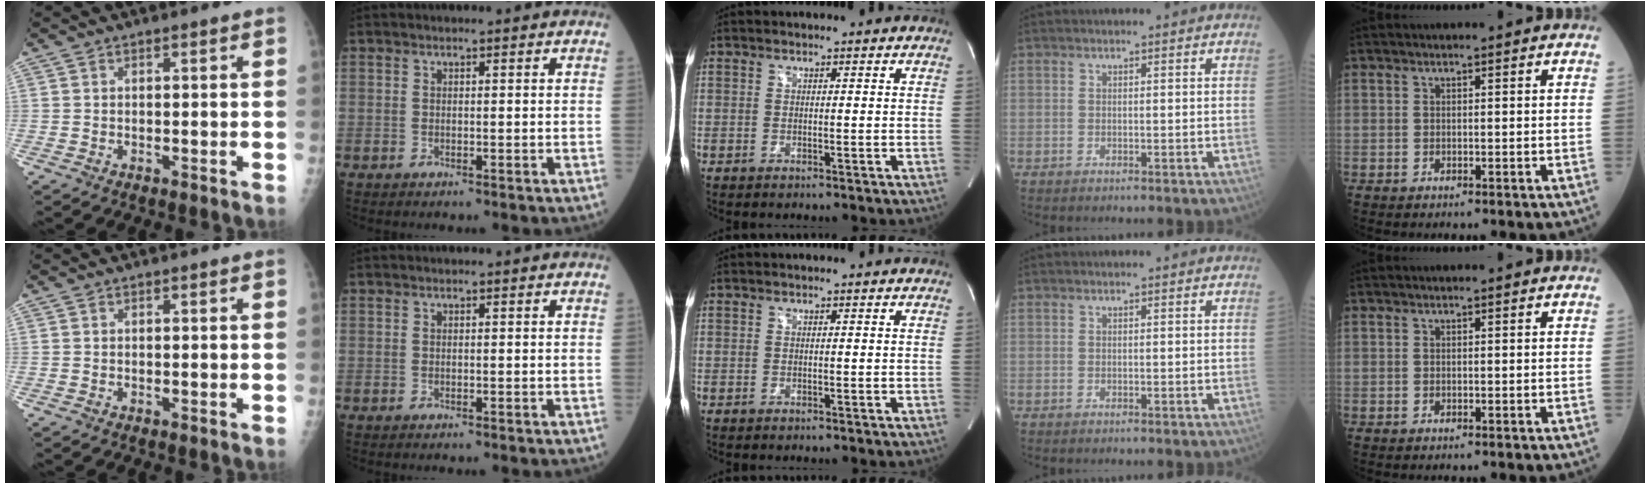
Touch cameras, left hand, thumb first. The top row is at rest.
{}